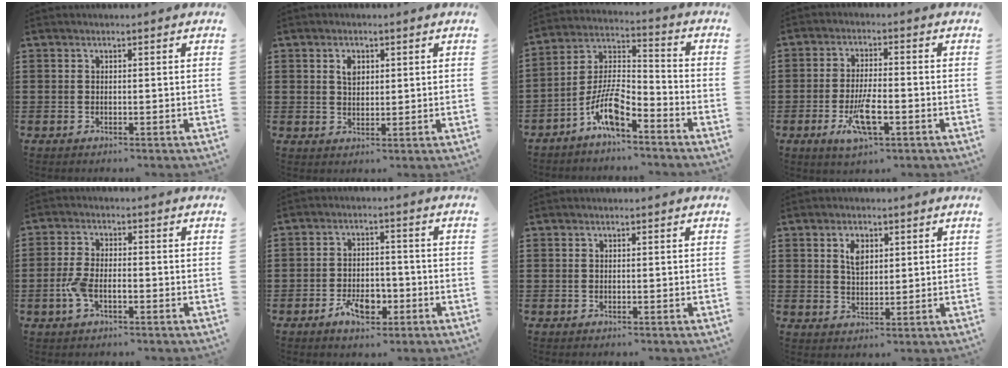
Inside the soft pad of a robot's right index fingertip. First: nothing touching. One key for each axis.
{"total": 2.4, "fx": 1.0, "fy": 1.5, "fz": 1.6, "tx": -0.030, "ty": -0.001, "tz": 0.018}
{"total": 9.3, "fx": -6.0, "fy": 2.9, "fz": 6.5, "tx": -0.147, "ty": 0.000, "tz": -0.118}
{"total": 6.9, "fx": -2.7, "fy": 2.0, "fz": 6.0, "tx": -0.122, "ty": -0.009, "tz": -0.048}
{"total": 4.1, "fx": -1.5, "fy": 1.9, "fz": 3.4, "tx": -0.085, "ty": -0.005, "tz": -0.033}
{"total": 5.8, "fx": -2.8, "fy": 3.2, "fz": 3.9, "tx": -0.066, "ty": 0.004, "tz": -0.053}
{"total": 0.0}
{"total": 3.4, "fx": 1.4, "fy": 1.9, "fz": 2.4, "tx": -0.047, "ty": 0.002, "tz": 0.024}